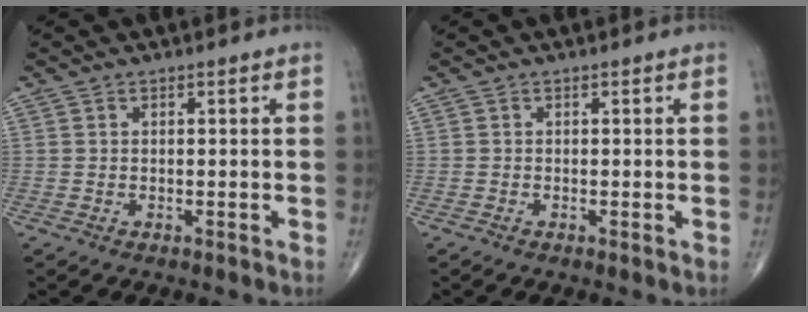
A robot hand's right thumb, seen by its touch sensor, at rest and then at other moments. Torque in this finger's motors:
{"motor_torque": [0.25, -0.29, 0.02, -0.14, 0.00]}